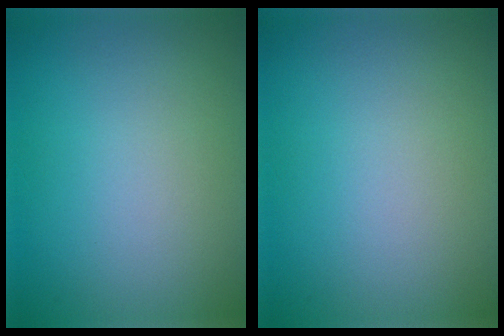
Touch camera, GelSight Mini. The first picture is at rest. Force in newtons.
{"total": 0.0}